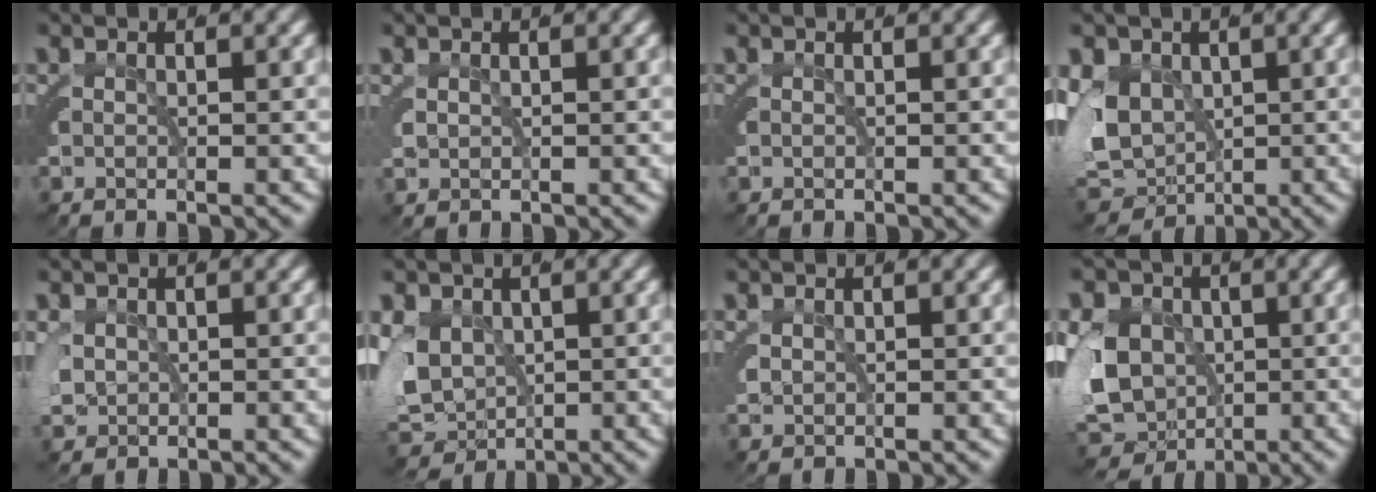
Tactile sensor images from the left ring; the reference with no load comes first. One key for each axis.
{"total": 1.2, "fx": 0.9, "fy": 0.7, "fz": 0.4, "tx": -0.021, "ty": 0.001, "tz": 0.018}
{"total": 0.0}
{"total": 10.2, "fx": -0.7, "fy": 8.7, "fz": 5.2, "tx": -0.134, "ty": -0.044, "tz": 0.009}
{"total": 2.8, "fx": 0.8, "fy": 2.5, "fz": 1.2, "tx": -0.043, "ty": 0.001, "tz": 0.014}
{"total": 7.9, "fx": -0.8, "fy": 6.8, "fz": 3.8, "tx": -0.112, "ty": -0.043, "tz": 0.009}
{"total": 1.4, "fx": 1.0, "fy": 0.9, "fz": 0.5, "tx": -0.024, "ty": 0.002, "tz": 0.019}
{"total": 13.7, "fx": -1.8, "fy": 12.1, "fz": 6.0, "tx": -0.154, "ty": -0.043, "tz": -0.026}